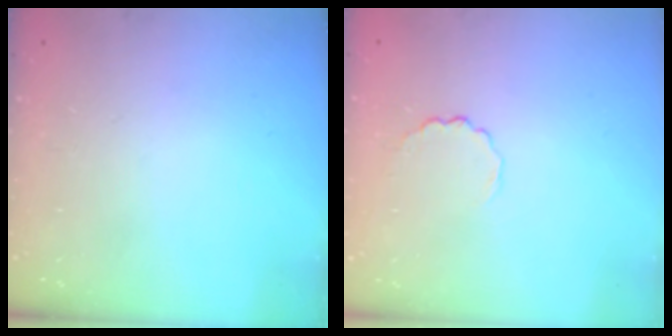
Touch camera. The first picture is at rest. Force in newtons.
{"total": 2.8, "press": 2.5, "slide": 1.1}